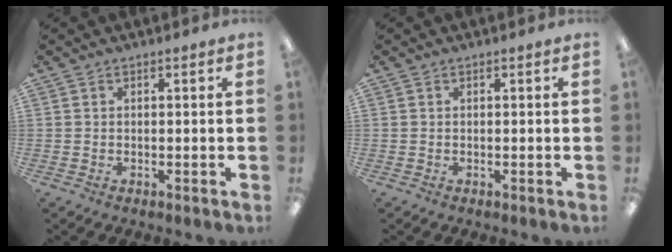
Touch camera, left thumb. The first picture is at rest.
{"total": 0.0}